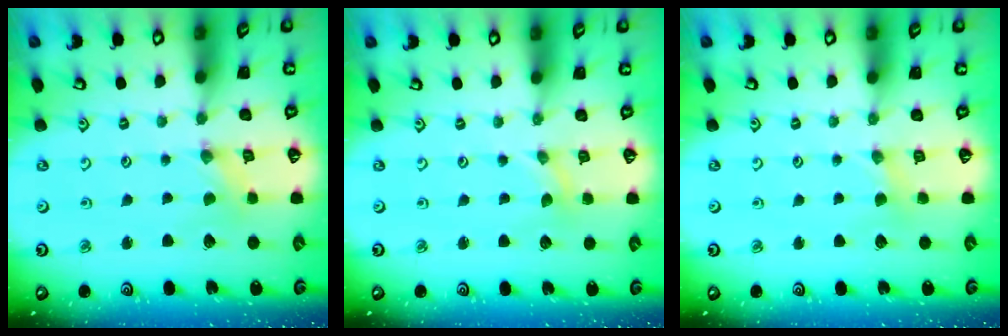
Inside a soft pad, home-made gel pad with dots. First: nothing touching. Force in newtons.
{"total": 0.0}
{"total": 2.3, "press": 2.3, "slide": 0.3}